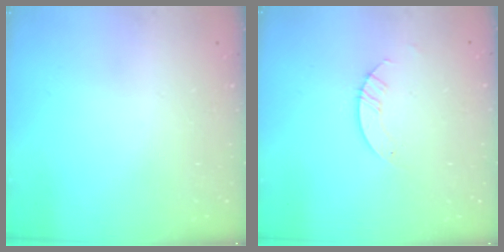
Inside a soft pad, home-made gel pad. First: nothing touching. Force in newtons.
{"total": 2.8, "press": 2.8, "slide": 0.2}